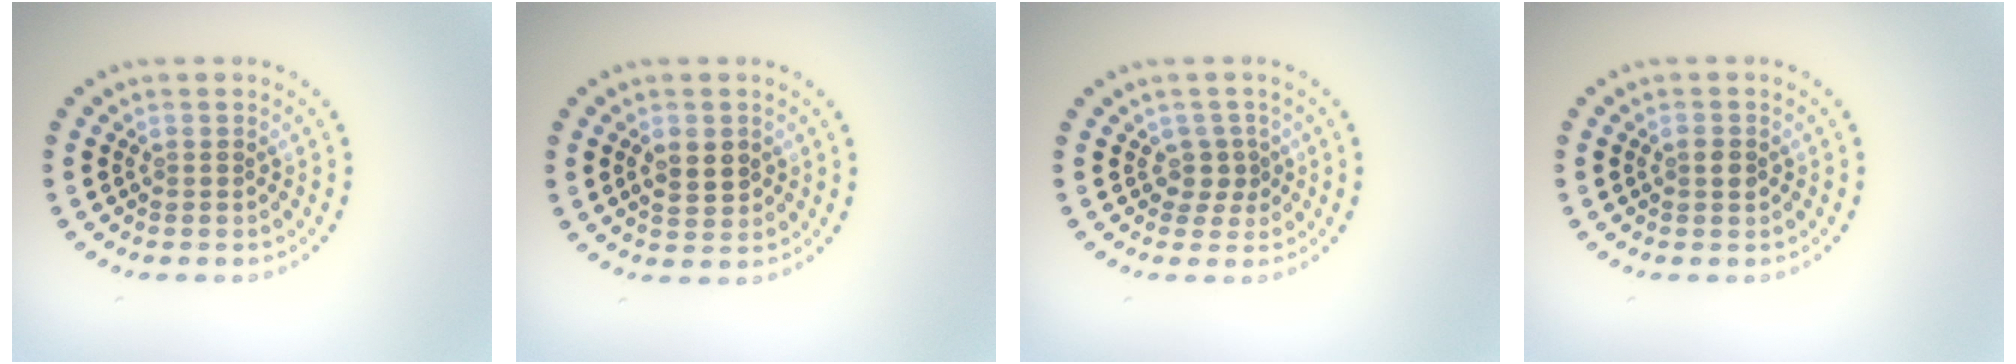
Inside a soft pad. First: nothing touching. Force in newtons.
{"total": 2.6, "press": 2.6, "slide": 0.1}
{"total": 1.8, "press": 1.2, "slide": 1.3}
{"total": 0.9, "press": 0.9, "slide": 0.0}